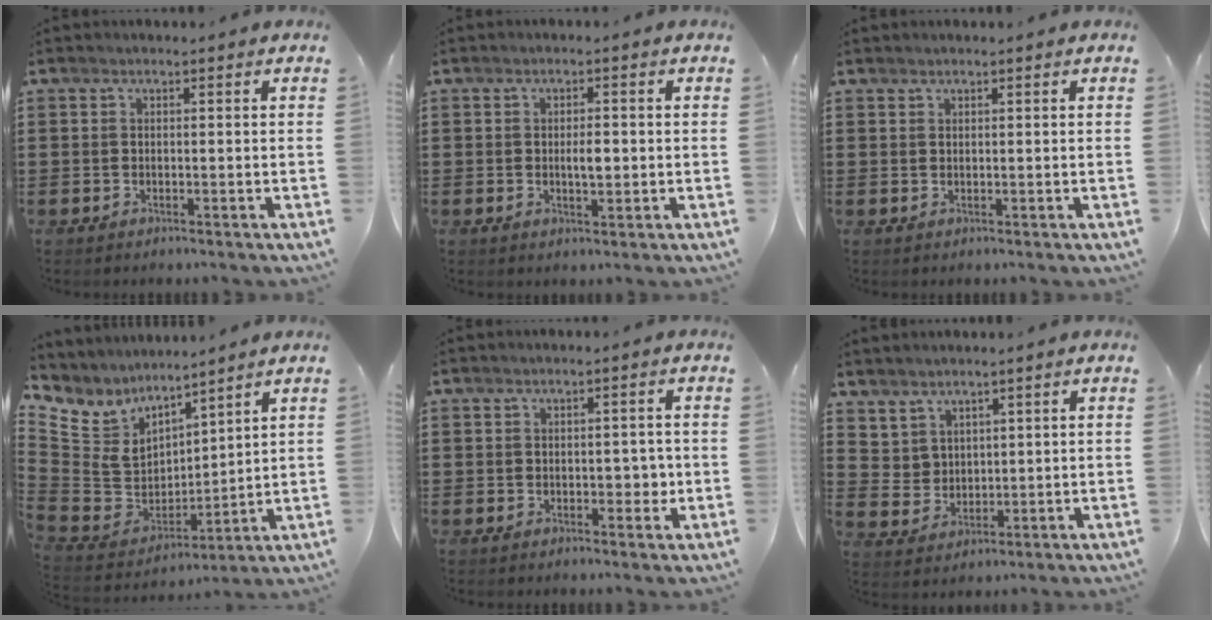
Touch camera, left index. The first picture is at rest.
{"total": 2.6, "force": [-0.1, 0.9, 2.4], "torque": [-0.039, -0.003, -0.004]}
{"total": 0.7, "force": [0.6, 0.2, 0.0], "torque": [-0.003, 0.000, 0.013]}
{"total": 6.0, "force": [3.9, 4.5, 0.8], "torque": [-0.070, -0.046, 0.070]}
{"total": 3.2, "force": [-0.2, 1.8, 2.6], "torque": [-0.034, 0.000, -0.010]}
{"total": 4.0, "force": [3.0, 2.7, 0.0], "torque": [-0.018, -0.002, 0.056]}